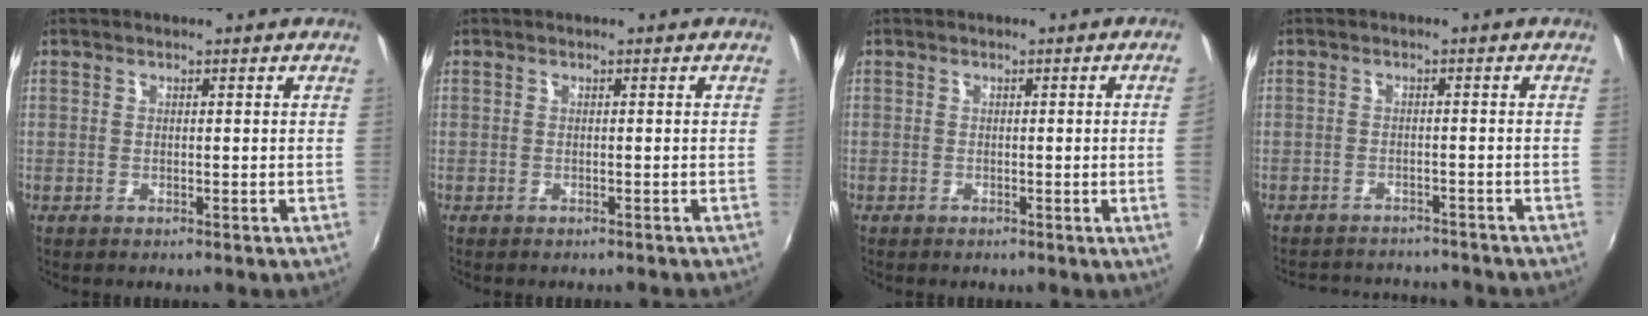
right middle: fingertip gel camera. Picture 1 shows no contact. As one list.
[{"total": 1.1, "force": [-1.0, 0.3, 0.3], "torque": [-0.009, -0.005, -0.013]}, {"total": 2.8, "force": [0.0, -1.7, 2.2], "torque": [-0.030, -0.015, 0.005]}, {"total": 9.4, "force": [-8.7, 2.6, 2.4], "torque": [-0.059, 0.003, -0.118]}]